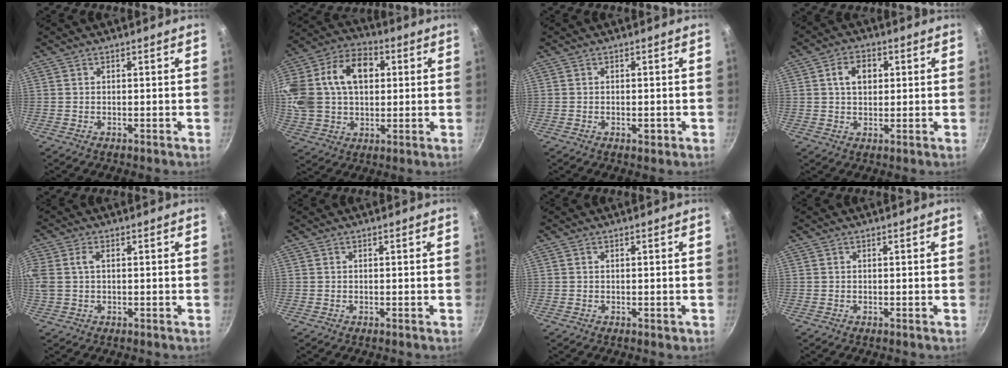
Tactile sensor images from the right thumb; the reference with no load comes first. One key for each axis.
{"total": 24.7, "fx": 5.4, "fy": 17.4, "fz": 16.6, "tx": -0.351, "ty": 0.038, "tz": 0.089}
{"total": 1.6, "fx": -0.5, "fy": 0.9, "fz": 1.3, "tx": -0.018, "ty": 0.001, "tz": -0.008}
{"total": 5.7, "fx": 1.3, "fy": 4.1, "fz": 3.8, "tx": -0.045, "ty": 0.006, "tz": 0.019}
{"total": 7.2, "fx": 1.5, "fy": 4.7, "fz": 5.2, "tx": -0.114, "ty": 0.013, "tz": 0.024}
{"total": 0.0}
{"total": 0.8, "fx": 0.0, "fy": 0.5, "fz": 0.6, "tx": -0.005, "ty": 0.001, "tz": 0.001}
{"total": 0.0}